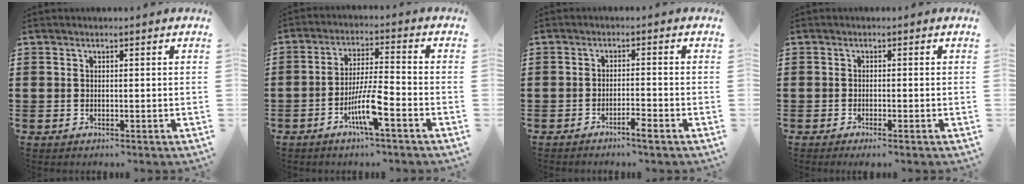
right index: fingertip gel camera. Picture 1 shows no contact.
{"total": 7.2, "force": [-3.4, 0.9, 6.2], "torque": [-0.128, -0.011, -0.066]}
{"total": 2.2, "force": [-1.9, 0.0, 1.2], "torque": [-0.022, 0.000, -0.034]}
{"total": 0.9, "force": [-0.7, -0.1, 0.6], "torque": [-0.010, -0.003, -0.012]}